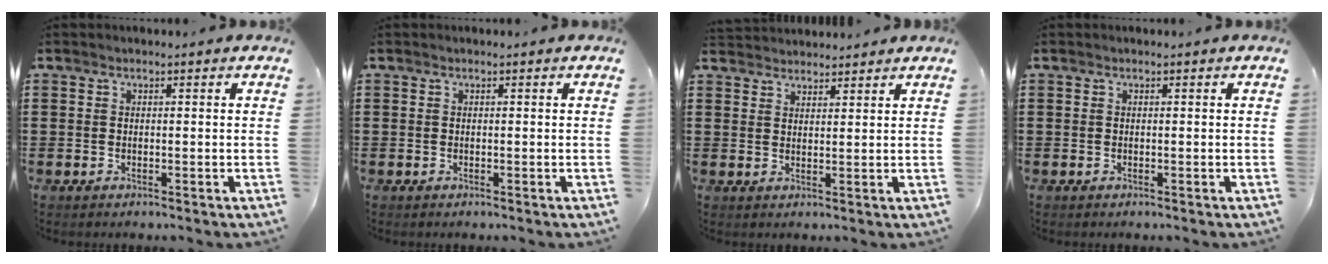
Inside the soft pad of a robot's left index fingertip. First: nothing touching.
{"total": 0.0}
{"total": 2.5, "force": [2.4, 0.4, -0.3], "torque": [-0.002, -0.004, 0.048]}
{"total": 0.0}